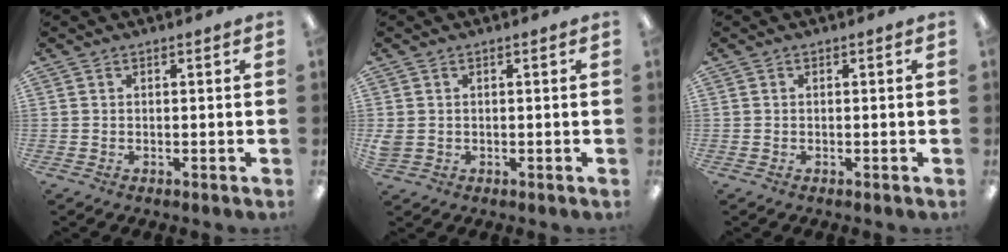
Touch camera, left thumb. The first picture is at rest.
{"total": 2.2, "force": [0.3, 1.9, 1.0], "torque": [-0.019, 0.005, 0.004]}
{"total": 0.0}